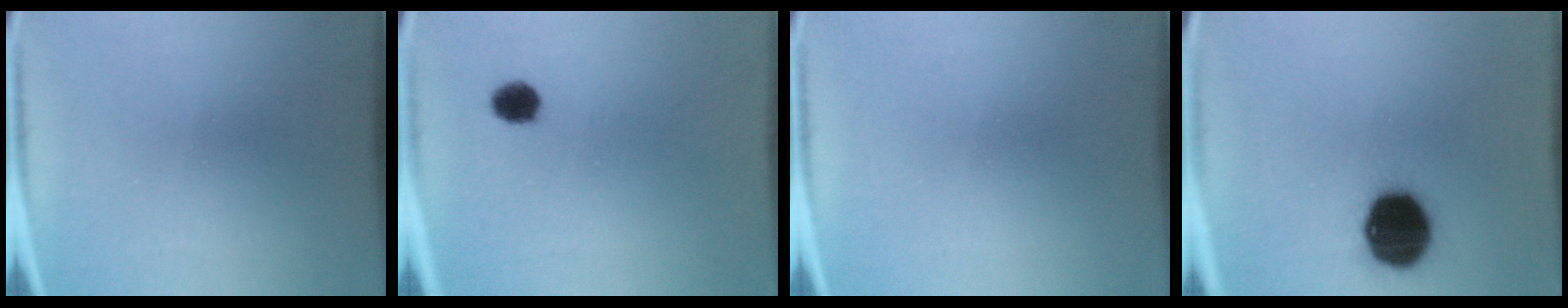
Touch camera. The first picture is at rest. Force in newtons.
{"total": 3.7}
{"total": 0.0}
{"total": 17.5}